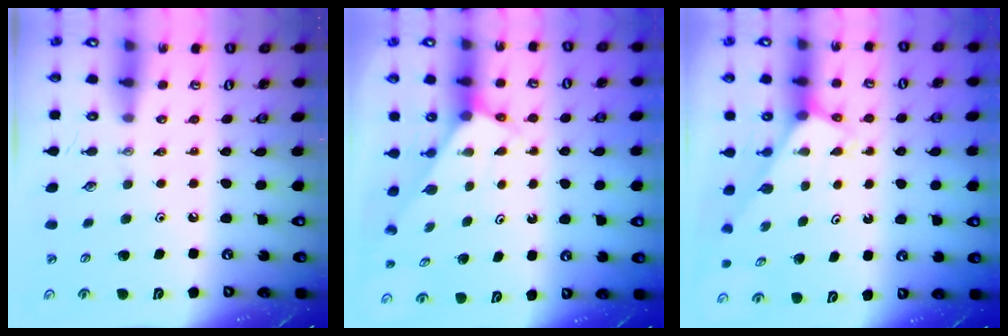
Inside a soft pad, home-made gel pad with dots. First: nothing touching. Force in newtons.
{"total": 2.8, "press": 2.8, "slide": 0.3}
{"total": 3.1, "press": 3.1, "slide": 0.2}